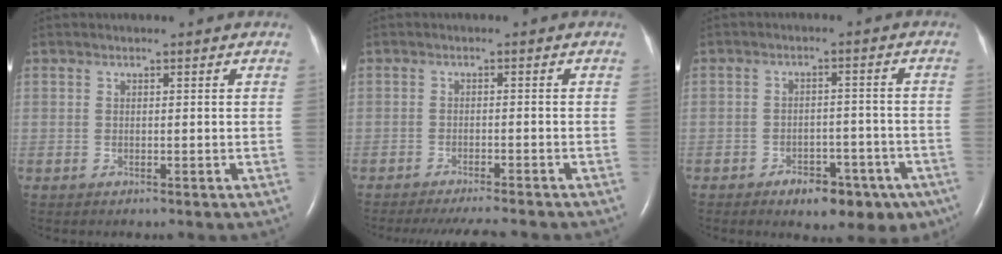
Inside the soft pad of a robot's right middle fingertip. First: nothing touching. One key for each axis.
{"total": 9.2, "fx": -8.3, "fy": 0.5, "fz": 4.0, "tx": -0.047, "ty": -0.024, "tz": -0.112}
{"total": 9.2, "fx": -6.0, "fy": 4.7, "fz": 5.2, "tx": -0.052, "ty": 0.016, "tz": -0.079}